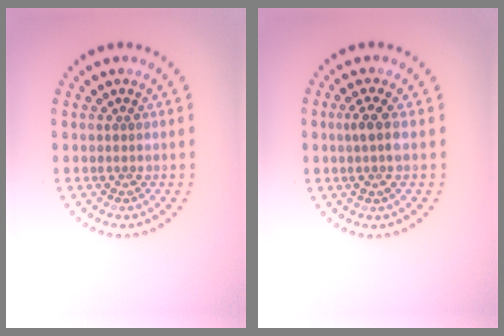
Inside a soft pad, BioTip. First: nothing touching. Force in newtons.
{"total": 1.9, "press": 1.6, "slide": 1.0}